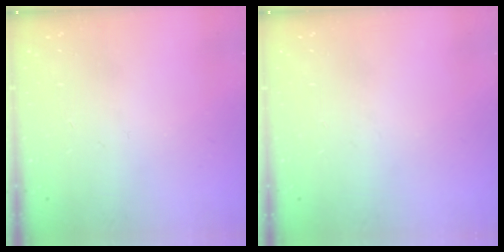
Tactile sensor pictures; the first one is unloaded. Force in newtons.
{"total": 0.0}